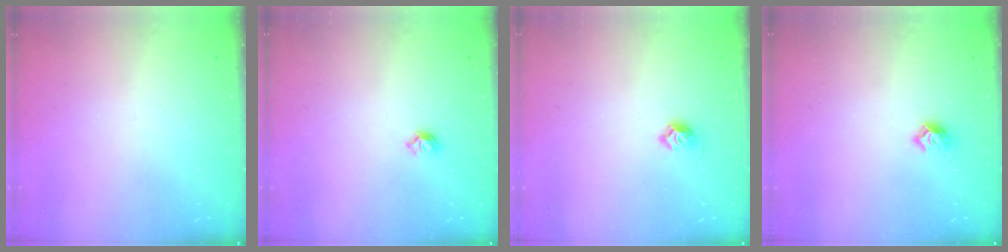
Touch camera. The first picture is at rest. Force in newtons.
{"total": 5.4, "press": 5.4, "slide": 0.9}
{"total": 6.1, "press": 6.0, "slide": 1.1}
{"total": 6.8, "press": 6.8, "slide": 1.0}